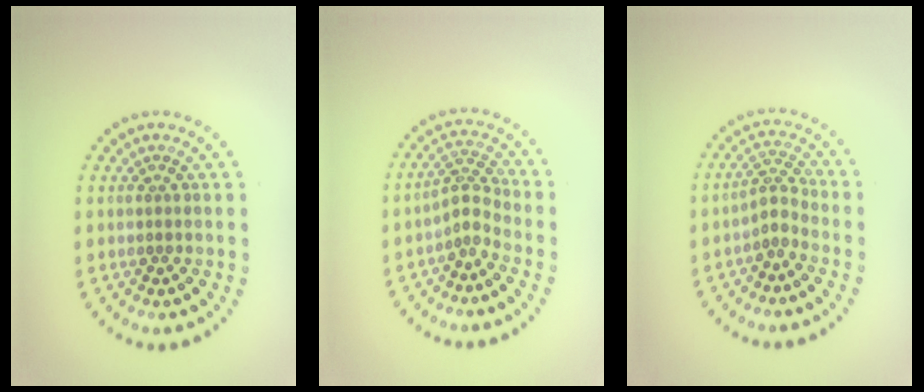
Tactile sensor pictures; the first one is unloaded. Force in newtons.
{"total": 2.2, "press": 1.5, "slide": 1.6}
{"total": 2.1, "press": 1.5, "slide": 1.5}